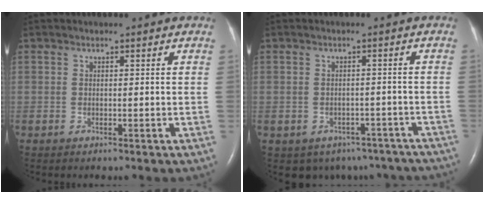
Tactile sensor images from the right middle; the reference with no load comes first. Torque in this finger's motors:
{"motor_torque": [0.70, -0.74, 0.05, 0.04]}